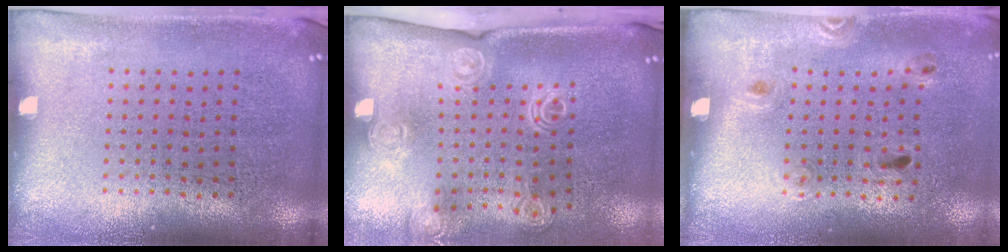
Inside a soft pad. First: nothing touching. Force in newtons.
{"total": 1.9, "press": 1.5, "slide": 1.3}
{"total": 1.5, "press": 0.8, "slide": 1.3}